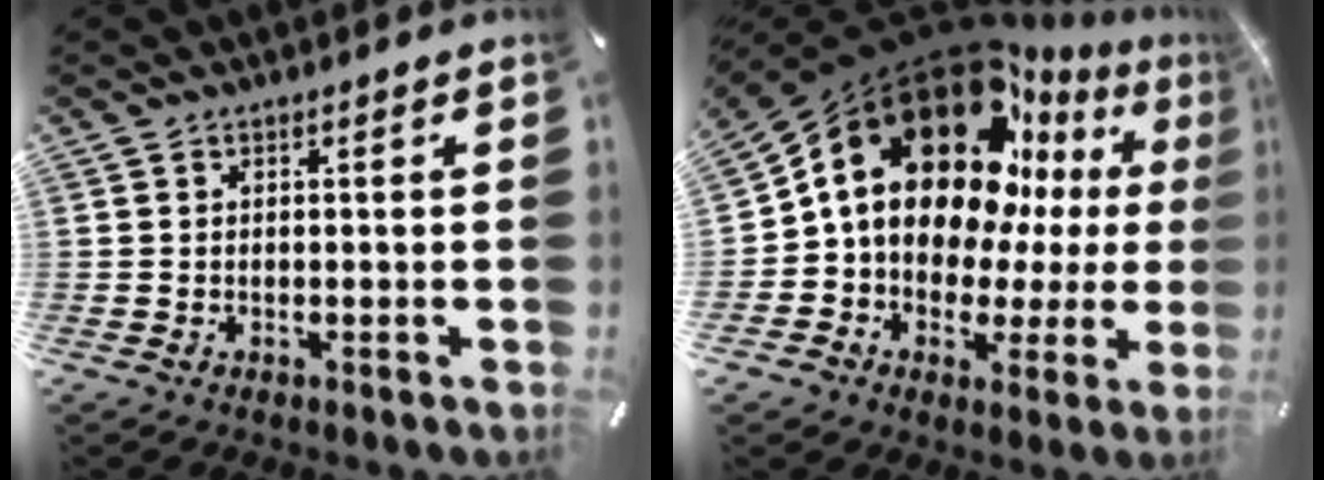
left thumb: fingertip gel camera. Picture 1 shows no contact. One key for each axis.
{"total": 22.5, "fx": 9.5, "fy": 15.3, "fz": 13.6, "tx": -0.242, "ty": -0.078, "tz": 0.174}